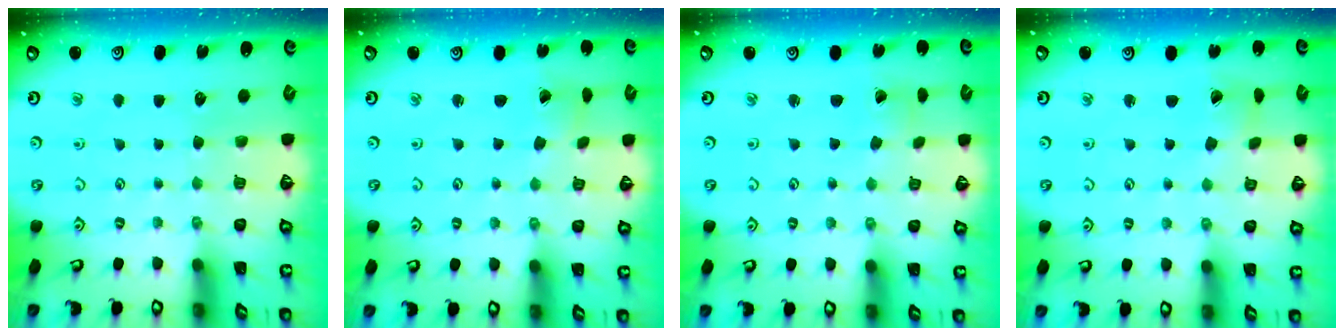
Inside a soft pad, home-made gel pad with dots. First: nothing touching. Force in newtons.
{"total": 1.3, "press": 1.2, "slide": 0.2}
{"total": 0.7, "press": 0.7, "slide": 0.1}
{"total": 2.7, "press": 2.7, "slide": 0.4}